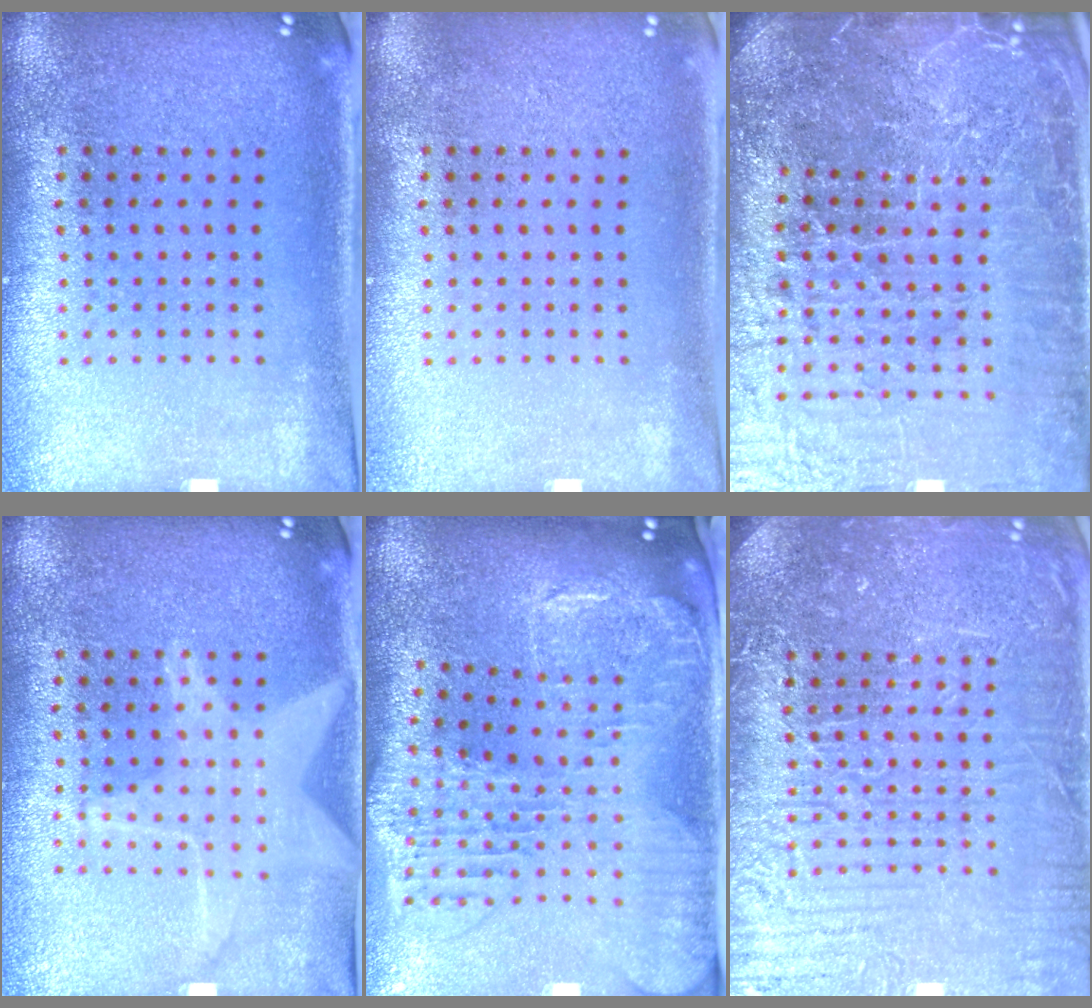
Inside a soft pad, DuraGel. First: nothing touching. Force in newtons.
{"total": 0.7, "press": 0.6, "slide": 0.3}
{"total": 5.8, "press": 5.4, "slide": 2.1}
{"total": 1.5, "press": 1.5, "slide": 0.2}
{"total": 2.5, "press": 2.2, "slide": 1.2}
{"total": 7.8, "press": 7.7, "slide": 1.1}